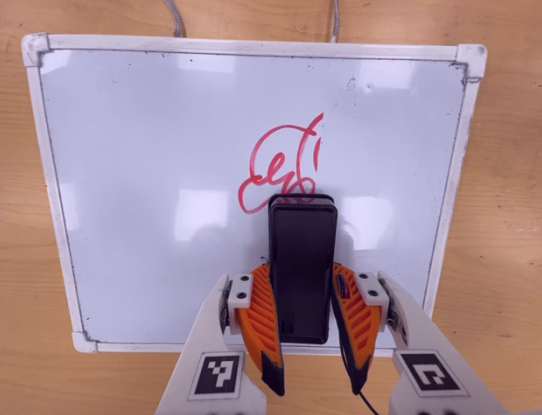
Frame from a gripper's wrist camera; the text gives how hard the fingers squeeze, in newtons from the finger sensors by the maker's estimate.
{"total": 10.4, "left": 7.1, "right": 13.6}